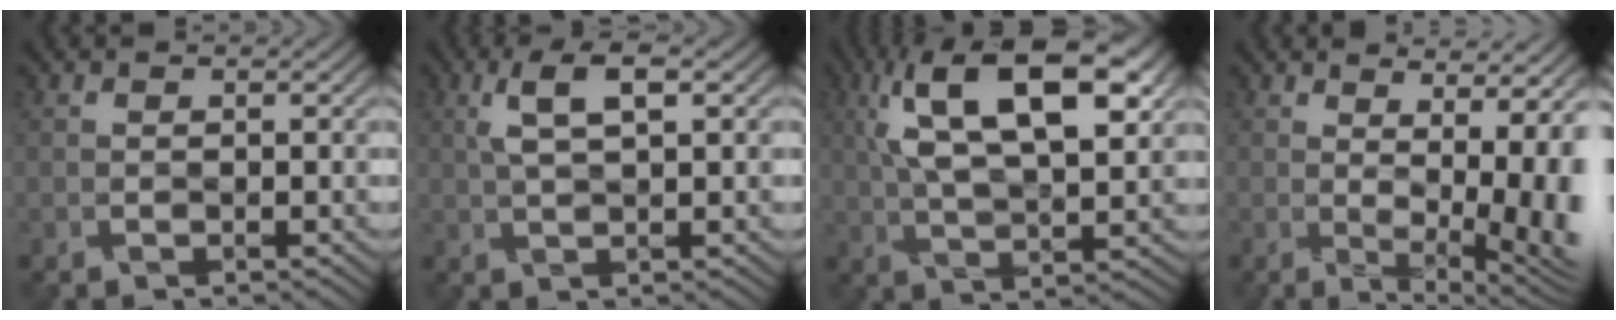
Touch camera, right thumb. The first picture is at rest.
{"total": 4.4, "force": [1.7, 1.1, 3.9], "torque": [-0.077, 0.007, 0.035]}
{"total": 14.5, "force": [5.5, 5.9, 12.1], "torque": [-0.222, 0.012, 0.091]}
{"total": 11.2, "force": [0.6, 3.9, 10.4], "torque": [-0.120, 0.012, 0.021]}